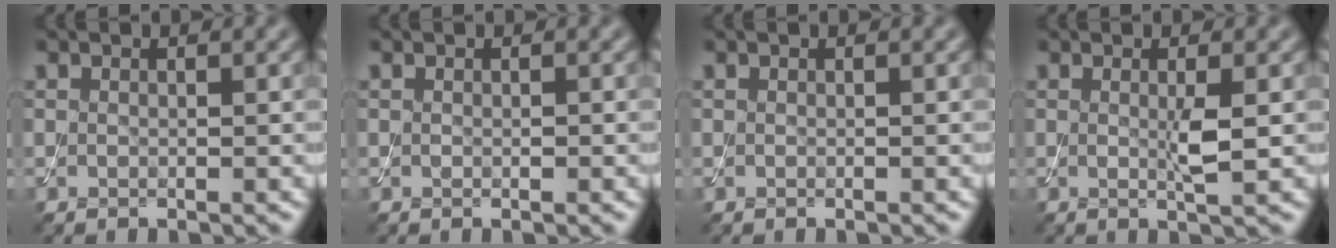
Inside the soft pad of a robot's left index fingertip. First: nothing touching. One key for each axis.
{"total": 0.5, "fx": -0.1, "fy": 0.3, "fz": 0.4, "tx": -0.007, "ty": -0.001, "tz": 0.000}
{"total": 0.0}
{"total": 2.1, "fx": 0.1, "fy": 0.2, "fz": 2.1, "tx": -0.040, "ty": -0.004, "tz": 0.000}